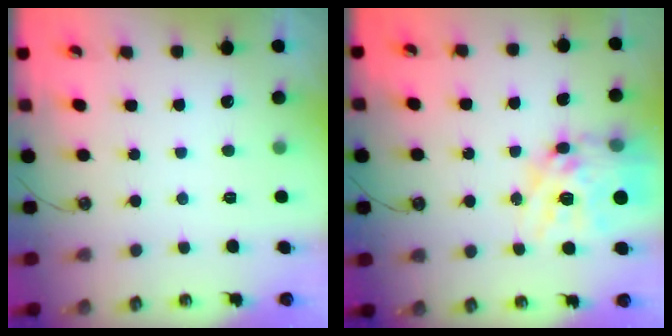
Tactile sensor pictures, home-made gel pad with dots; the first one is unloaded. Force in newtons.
{"total": 18.0, "press": 17.9, "slide": 1.6}